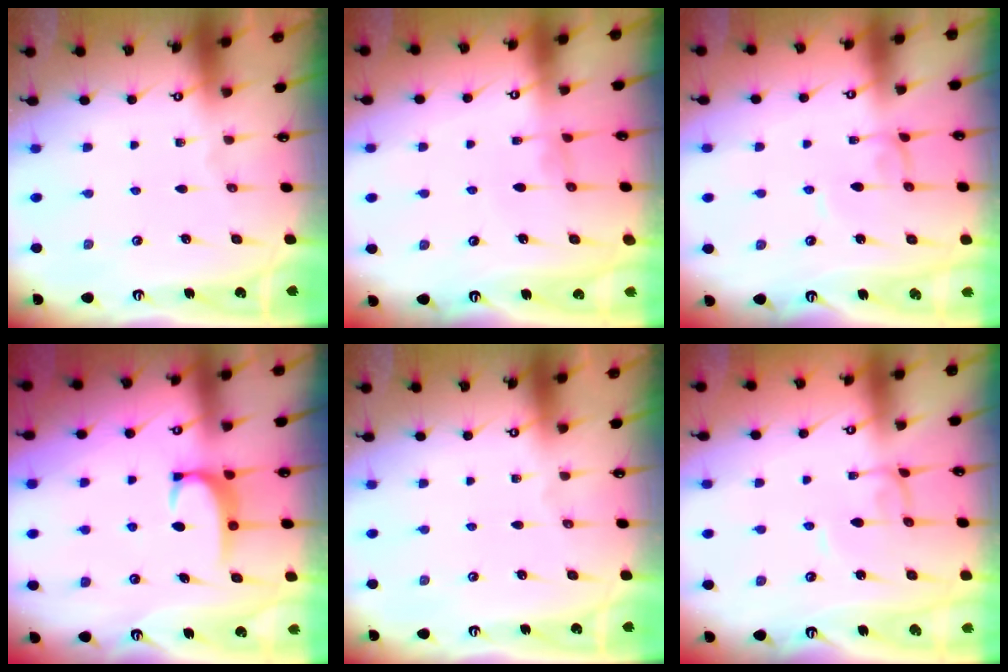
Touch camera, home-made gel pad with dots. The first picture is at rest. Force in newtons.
{"total": 1.2, "press": 1.2, "slide": 0.4}
{"total": 0.5, "press": 0.5, "slide": 0.2}
{"total": 2.7, "press": 2.6, "slide": 0.5}
{"total": 0.0}
{"total": 2.1, "press": 2.1, "slide": 0.1}